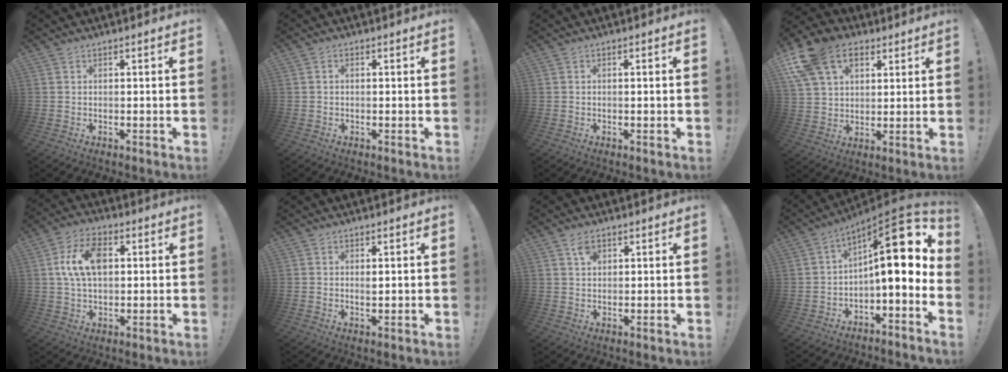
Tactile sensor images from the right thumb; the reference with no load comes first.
{"total": 0.9, "force": [-0.2, 0.6, 0.6], "torque": [-0.014, 0.003, -0.004]}
{"total": 0.7, "force": [-0.4, -0.1, 0.5], "torque": [-0.012, 0.000, -0.007]}
{"total": 16.8, "force": [7.8, 11.9, 9.0], "torque": [-0.162, -0.028, 0.148]}
{"total": 11.5, "force": [2.2, 7.2, 8.7], "torque": [-0.155, 0.009, 0.040]}
{"total": 1.1, "force": [0.3, 0.4, 0.9], "torque": [-0.003, -0.006, 0.002]}
{"total": 3.1, "force": [1.5, 2.1, 1.8], "torque": [-0.016, -0.005, 0.024]}
{"total": 16.3, "force": [4.1, 5.0, 14.9], "torque": [-0.221, -0.024, 0.066]}